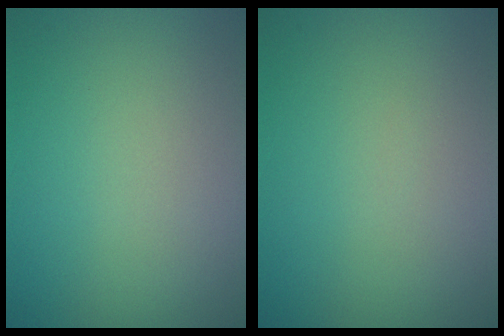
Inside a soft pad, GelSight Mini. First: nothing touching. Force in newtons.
{"total": 0.0}